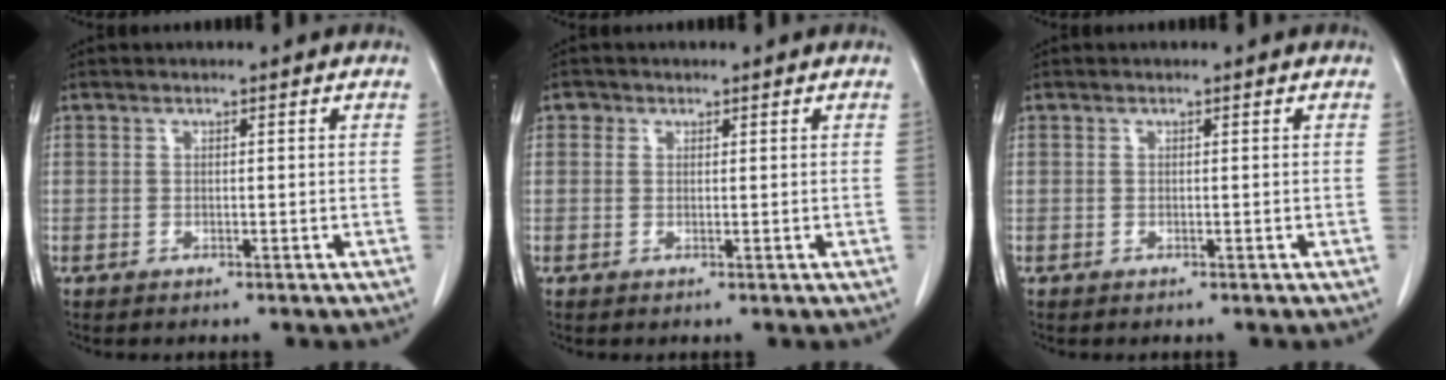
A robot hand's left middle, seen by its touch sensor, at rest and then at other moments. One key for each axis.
{"total": 1.0, "fx": 0.5, "fy": 0.9, "fz": 0.1, "tx": 0.007, "ty": 0.001, "tz": 0.004}
{"total": 0.0}